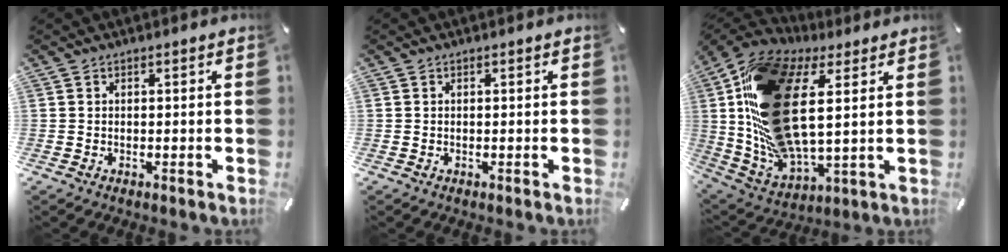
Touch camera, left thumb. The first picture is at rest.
{"total": 0.0}
{"total": 22.6, "force": [6.1, 12.3, 18.0], "torque": [-0.385, -0.027, 0.109]}